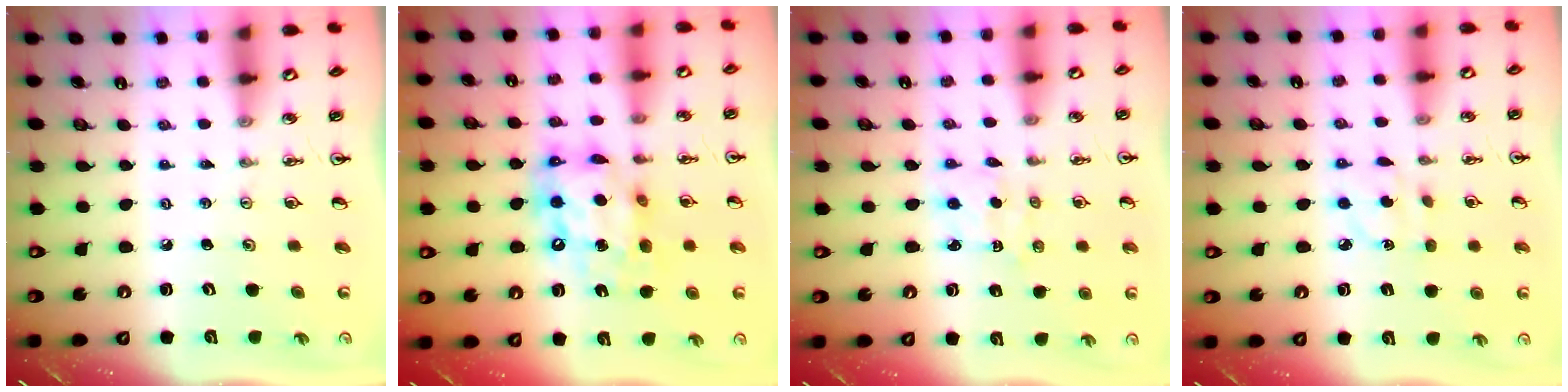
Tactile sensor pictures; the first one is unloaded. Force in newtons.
{"total": 14.0, "press": 13.9, "slide": 1.6}
{"total": 1.8, "press": 1.6, "slide": 0.6}
{"total": 3.7, "press": 3.6, "slide": 0.9}